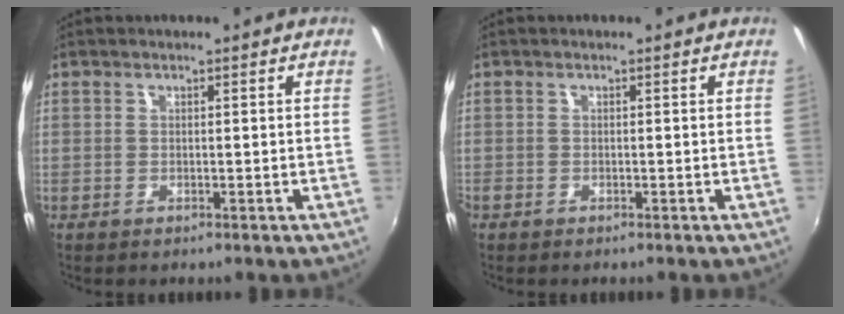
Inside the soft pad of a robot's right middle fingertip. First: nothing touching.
{"total": 0.6, "force": [-0.5, 0.3, 0.1], "torque": [-0.003, -0.002, -0.013]}